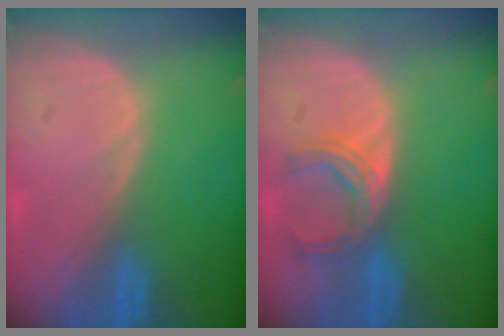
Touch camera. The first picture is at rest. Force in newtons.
{"total": 4.9, "press": 4.6, "slide": 1.6}